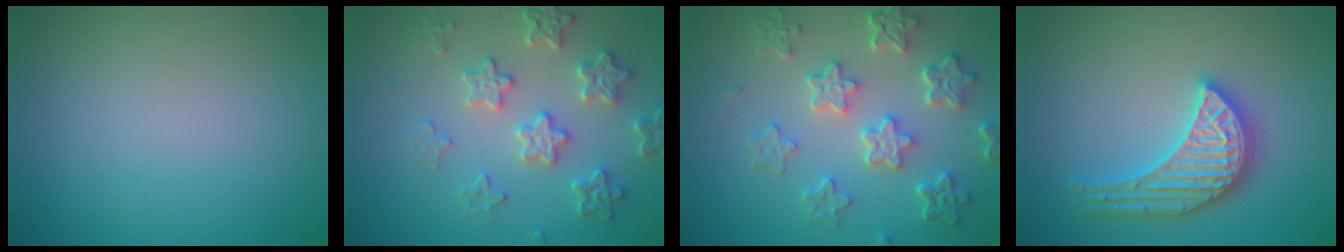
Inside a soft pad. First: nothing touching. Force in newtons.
{"total": 3.8, "press": 3.7, "slide": 0.8}
{"total": 5.8, "press": 4.6, "slide": 3.6}
{"total": 4.2, "press": 4.1, "slide": 0.5}